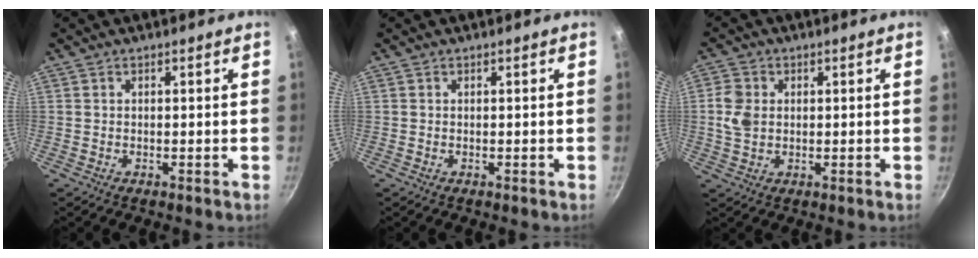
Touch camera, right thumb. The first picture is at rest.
{"total": 0.0}
{"total": 5.4, "force": [0.5, 4.2, 3.4], "torque": [-0.060, 0.001, 0.007]}